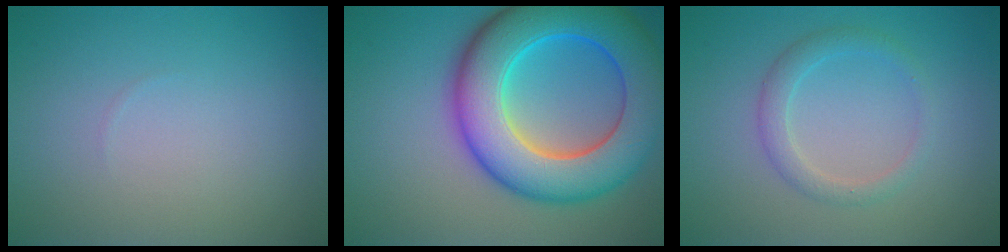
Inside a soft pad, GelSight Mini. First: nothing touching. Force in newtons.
{"total": 12.2, "press": 12.2, "slide": 0.2}
{"total": 2.1, "press": 2.1, "slide": 0.1}